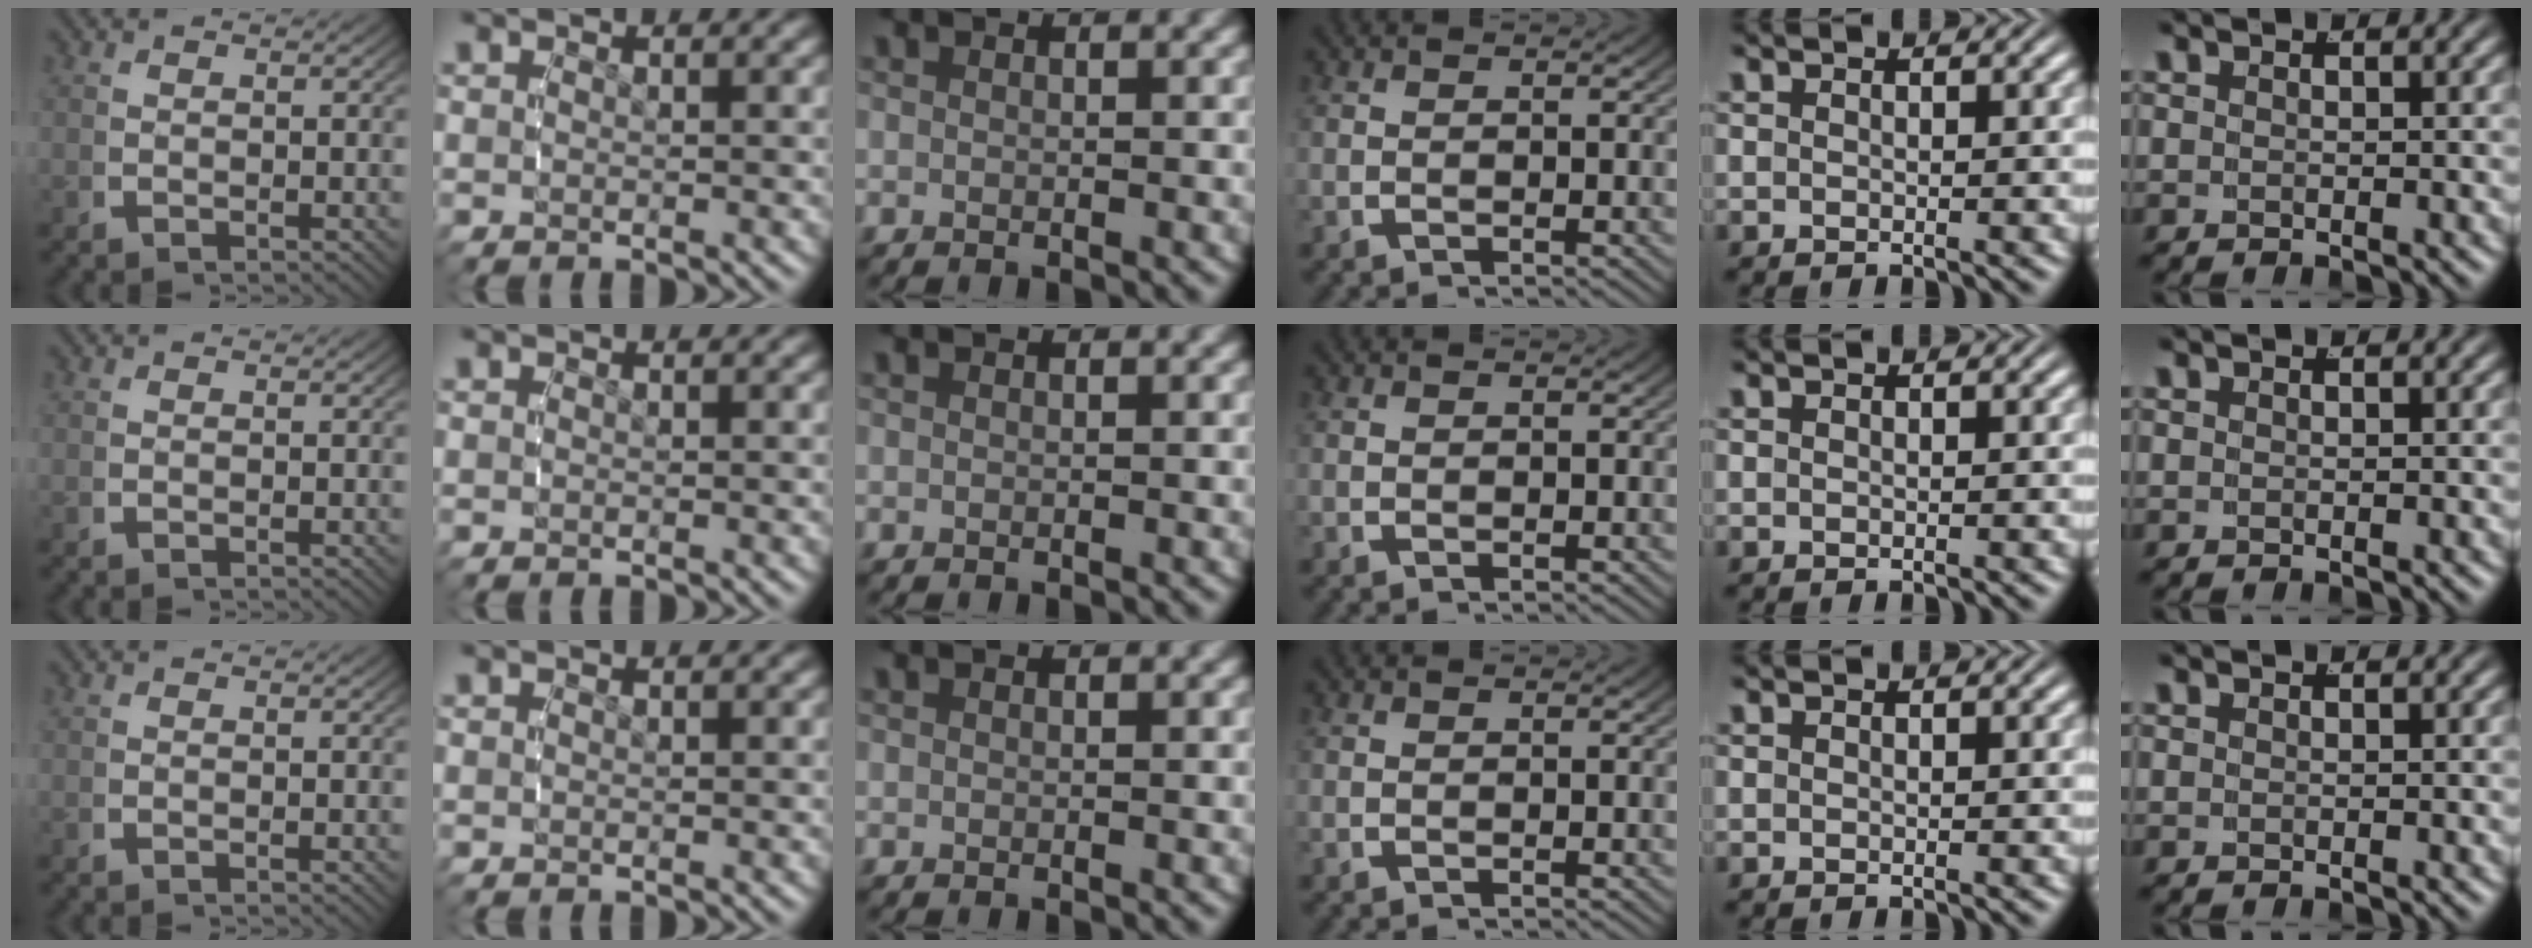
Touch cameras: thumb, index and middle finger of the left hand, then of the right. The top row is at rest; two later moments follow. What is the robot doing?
{"motion": "reach", "object": "pencil case"}